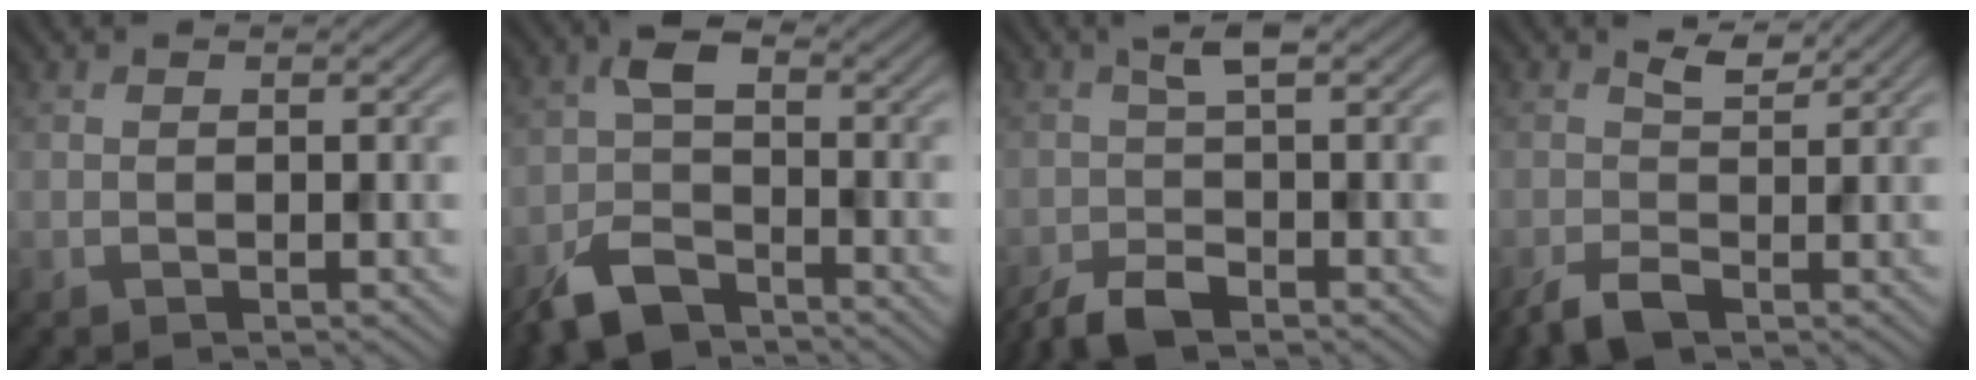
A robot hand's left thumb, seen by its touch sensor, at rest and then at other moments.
{"total": 7.0, "force": [-4.7, 3.3, 4.0], "torque": [-0.074, 0.000, -0.101]}
{"total": 4.3, "force": [-2.3, 1.3, 3.4], "torque": [-0.068, -0.002, -0.054]}
{"total": 3.3, "force": [-0.4, 1.7, 2.8], "torque": [-0.065, -0.003, -0.009]}